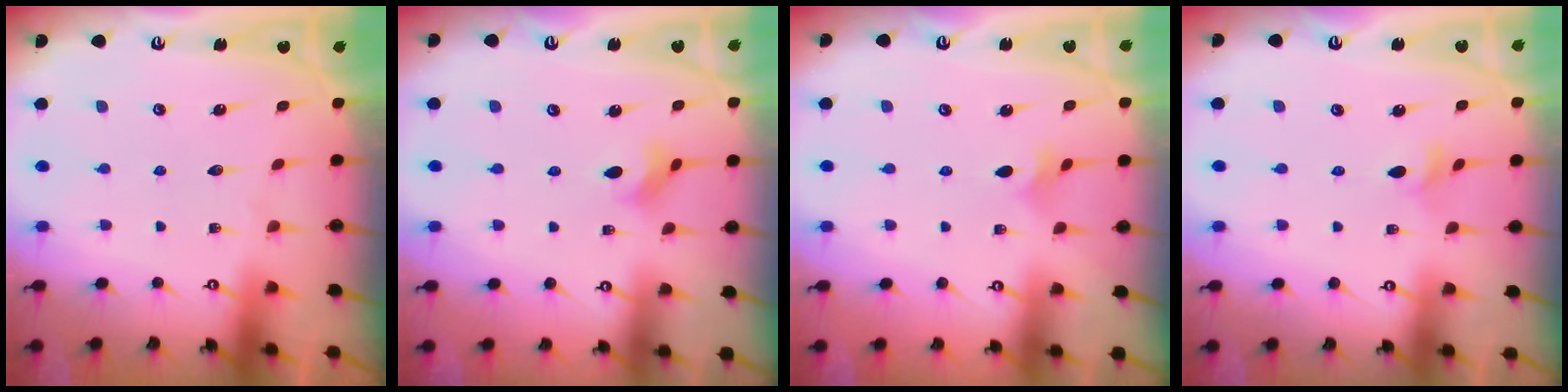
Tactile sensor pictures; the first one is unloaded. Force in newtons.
{"total": 3.7, "press": 3.6, "slide": 0.8}
{"total": 2.4, "press": 2.3, "slide": 0.5}
{"total": 2.8, "press": 2.7, "slide": 0.4}